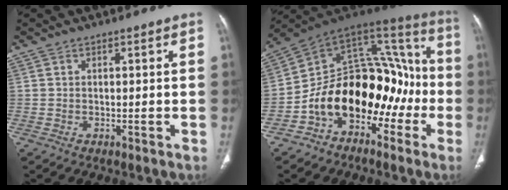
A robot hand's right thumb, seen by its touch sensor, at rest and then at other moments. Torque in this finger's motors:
{"motor_torque": [2.32, 2.69, 1.72, -1.05, 0.18]}